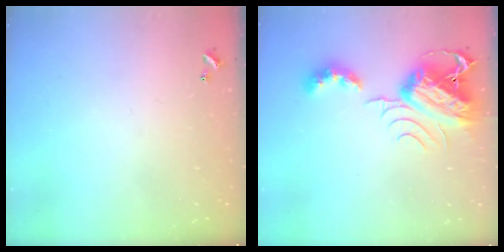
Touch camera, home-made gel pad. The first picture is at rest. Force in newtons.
{"total": 10.9, "press": 10.8, "slide": 1.3}